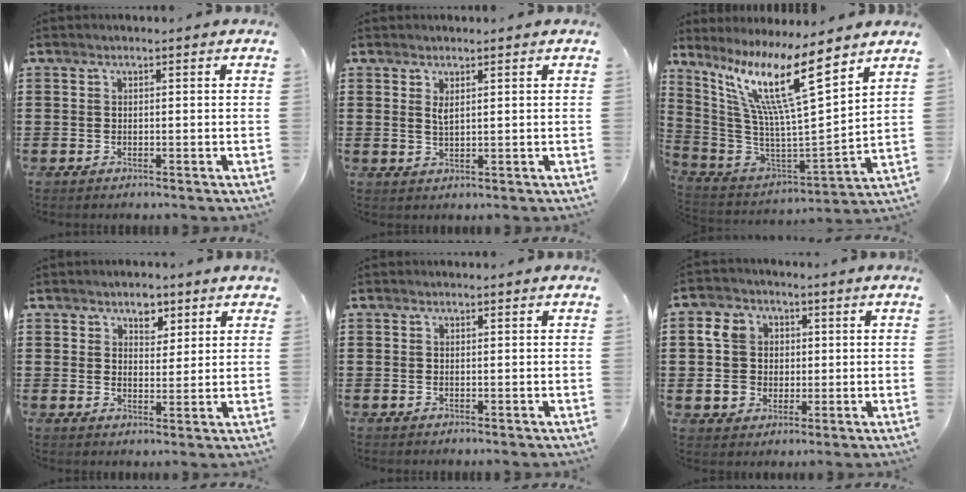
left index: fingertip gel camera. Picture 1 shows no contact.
{"total": 1.7, "force": [0.8, 0.4, 1.4], "torque": [-0.031, 0.002, 0.014]}
{"total": 15.4, "force": [9.4, 1.3, 12.1], "torque": [-0.277, -0.059, 0.147]}
{"total": 4.0, "force": [2.9, 2.5, 1.3], "torque": [-0.011, 0.006, 0.046]}
{"total": 0.0}
{"total": 7.2, "force": [0.5, 6.7, 2.6], "torque": [-0.074, 0.018, 0.007]}